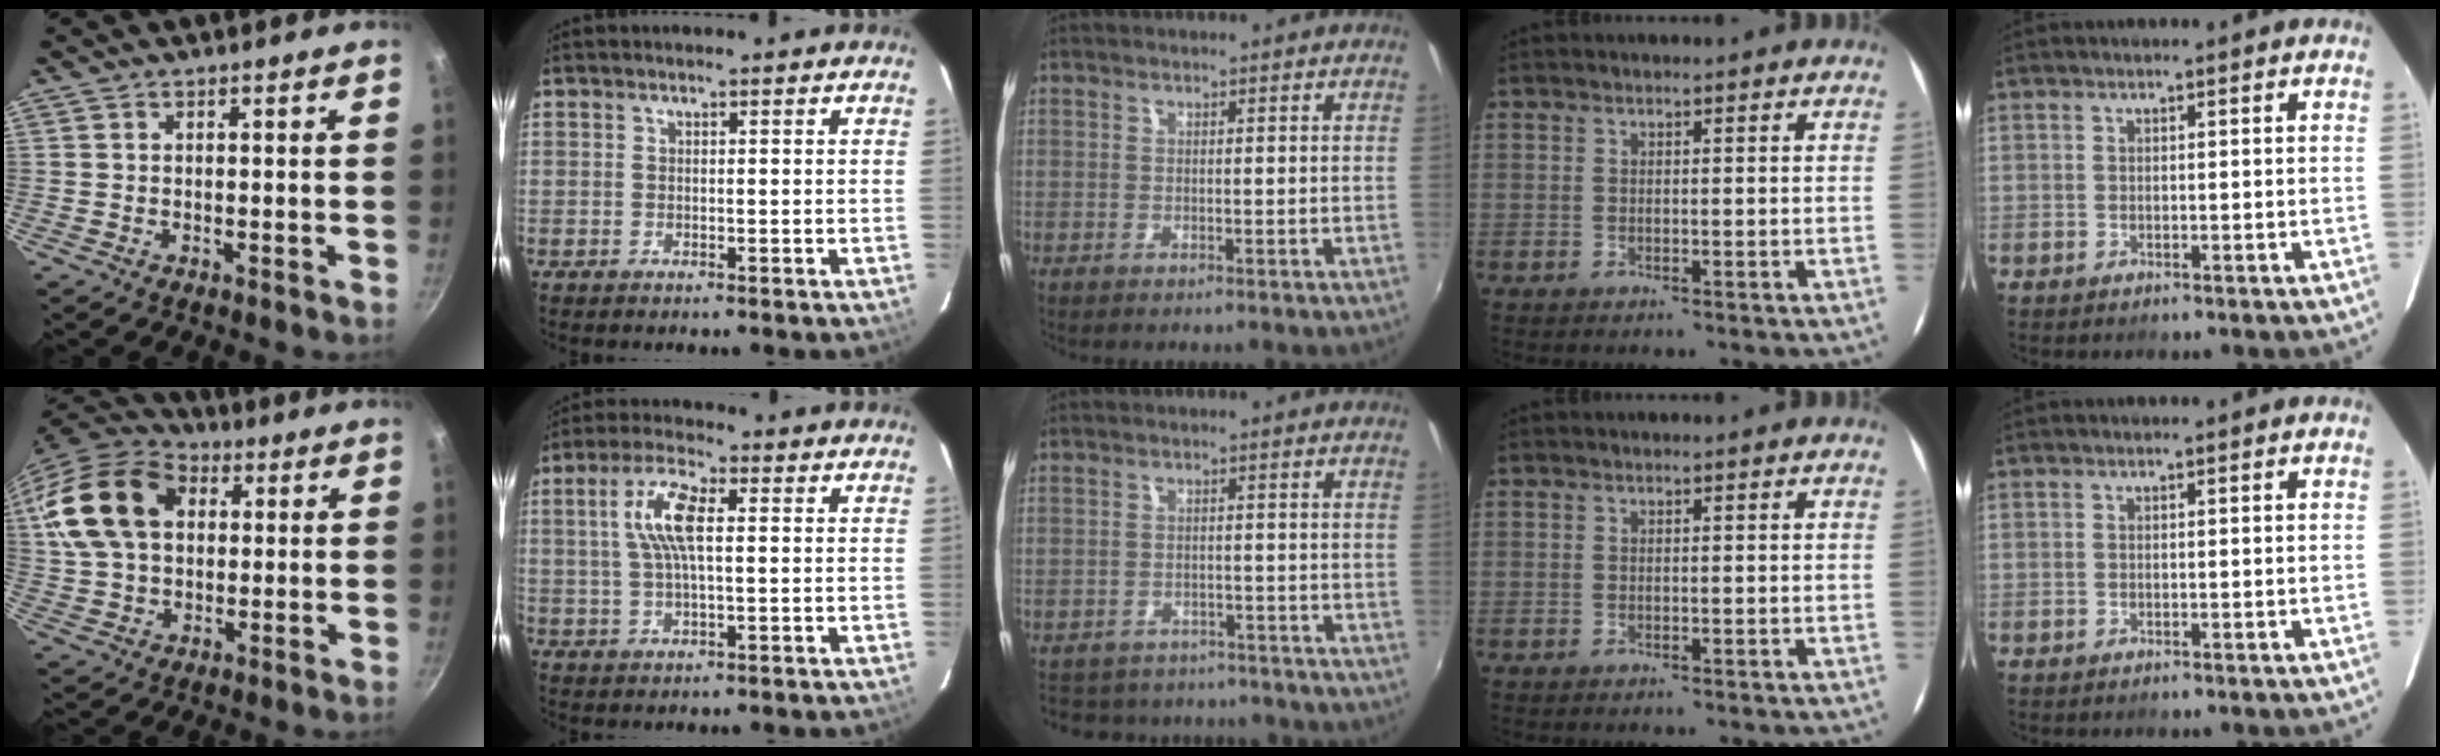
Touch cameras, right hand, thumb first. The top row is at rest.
{"thumb": {"total": 19.7, "force": [4.7, 13.9, 13.1], "torque": [-0.240, 0.022, 0.077]}, "index": {"total": 8.5, "force": [1.6, 2.9, 7.8], "torque": [-0.158, 0.015, 0.031]}, "middle": {"total": 11.8, "force": [-10.2, 4.9, 3.4], "torque": [-0.077, 0.008, -0.134]}}